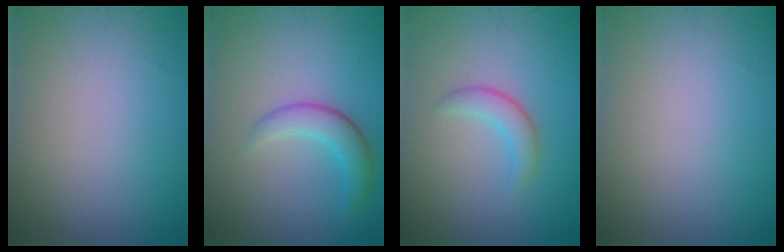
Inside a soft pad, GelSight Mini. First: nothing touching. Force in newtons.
{"total": 3.0, "press": 3.0, "slide": 0.2}
{"total": 2.1, "press": 2.1, "slide": 0.2}
{"total": 0.0}